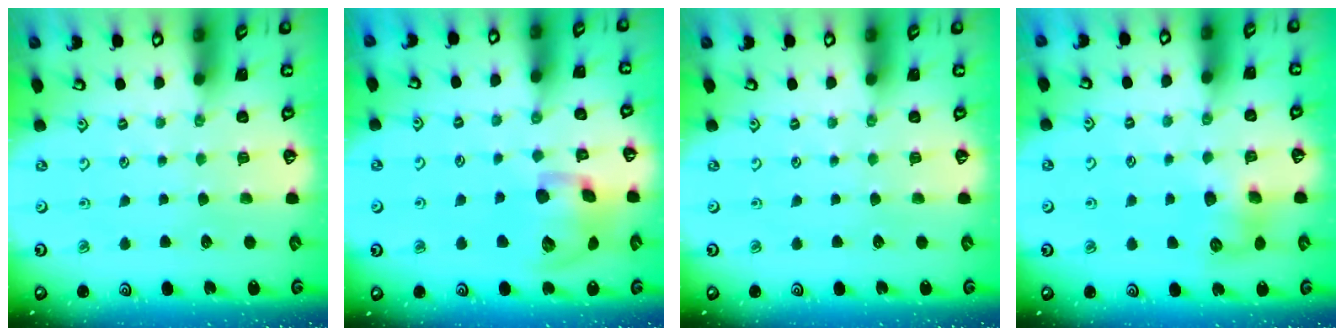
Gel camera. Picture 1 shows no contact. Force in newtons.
{"total": 14.8, "press": 14.6, "slide": 2.6}
{"total": 0.0}
{"total": 8.5, "press": 8.5, "slide": 0.8}